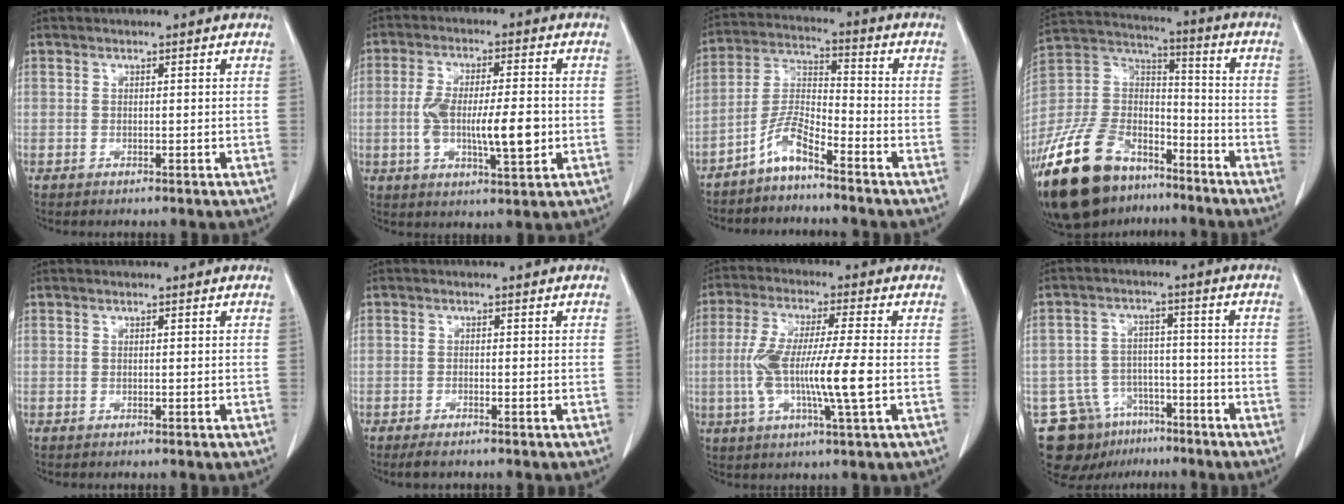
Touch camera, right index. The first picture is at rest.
{"total": 10.7, "force": [-1.4, 2.7, 10.3], "torque": [-0.187, 0.001, -0.020]}
{"total": 6.2, "force": [-4.7, 0.9, 3.9], "torque": [-0.094, -0.001, -0.100]}
{"total": 23.4, "force": [-16.1, 12.0, 12.0], "torque": [-0.305, 0.006, -0.293]}
{"total": 0.0}
{"total": 2.3, "force": [-1.9, 0.5, 1.3], "torque": [-0.024, -0.005, -0.030]}
{"total": 11.8, "force": [-1.6, 0.4, 11.7], "torque": [-0.230, -0.005, -0.036]}
{"total": 11.4, "force": [-7.5, 8.1, 3.1], "torque": [-0.058, 0.031, -0.113]}